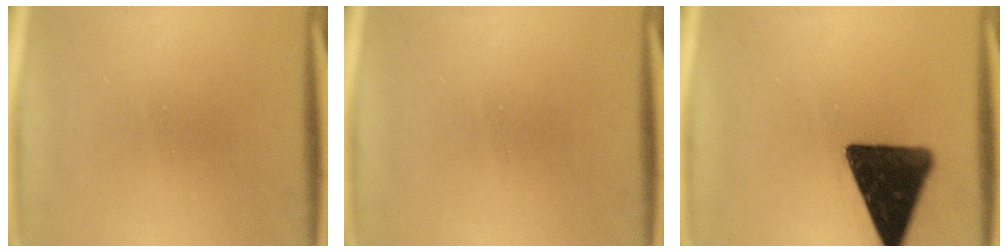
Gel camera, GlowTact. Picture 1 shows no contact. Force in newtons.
{"total": 0.0}
{"total": 15.9}